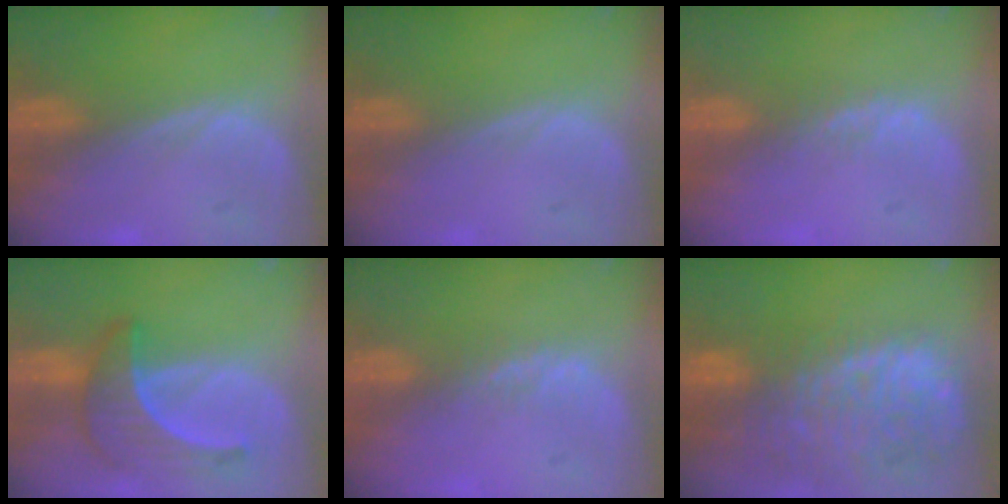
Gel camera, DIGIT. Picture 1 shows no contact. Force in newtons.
{"total": 0.0}
{"total": 2.1, "press": 1.7, "slide": 1.2}
{"total": 6.4, "press": 6.3, "slide": 0.7}
{"total": 2.1, "press": 1.7, "slide": 1.2}
{"total": 14.1, "press": 11.6, "slide": 8.0}